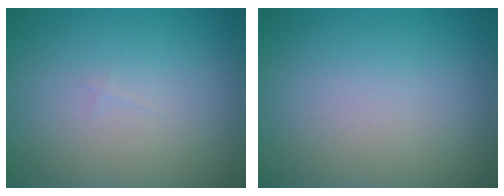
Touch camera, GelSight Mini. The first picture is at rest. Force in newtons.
{"total": 0.0}